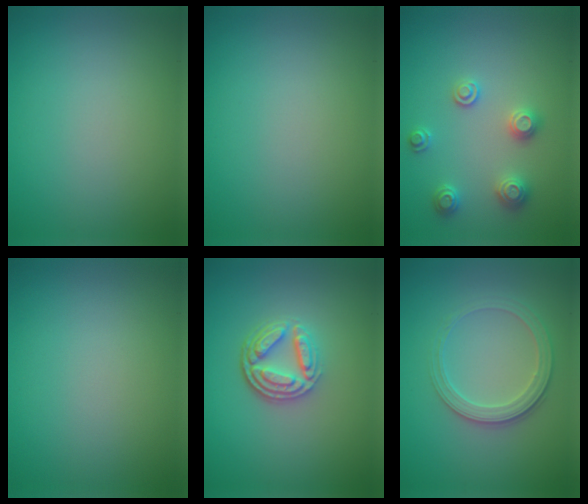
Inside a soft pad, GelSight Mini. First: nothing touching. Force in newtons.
{"total": 0.0}
{"total": 2.6, "press": 2.6, "slide": 0.1}
{"total": 0.0}
{"total": 4.5, "press": 3.4, "slide": 2.9}
{"total": 2.8, "press": 2.6, "slide": 0.9}